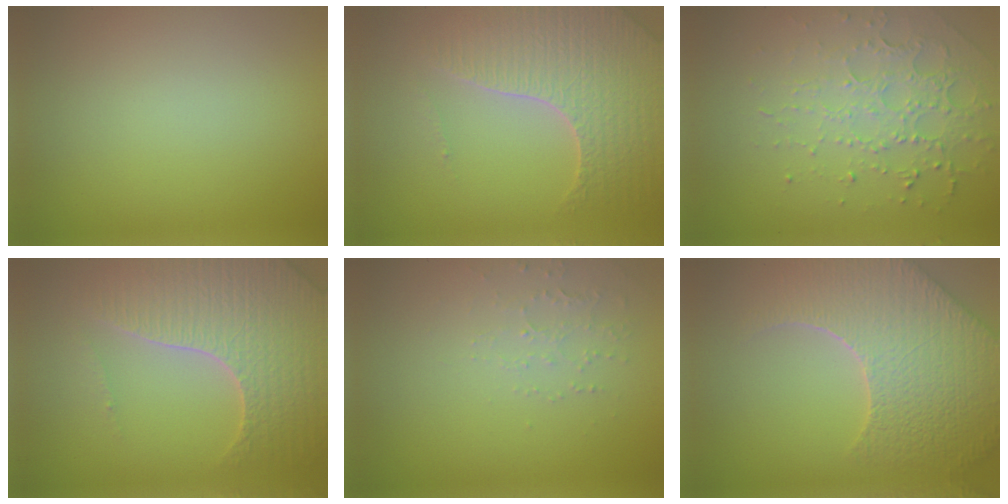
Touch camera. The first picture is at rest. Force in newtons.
{"total": 4.7, "press": 4.6, "slide": 1.2}
{"total": 4.5, "press": 3.1, "slide": 3.2}
{"total": 6.7, "press": 6.4, "slide": 1.6}
{"total": 1.5, "press": 1.5, "slide": 0.5}
{"total": 9.0, "press": 6.3, "slide": 6.4}